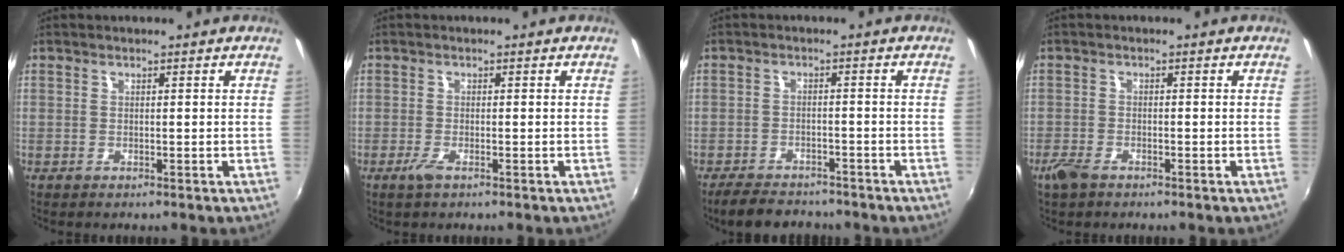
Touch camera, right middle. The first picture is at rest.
{"total": 2.0, "force": [-1.2, 0.3, 1.6], "torque": [-0.033, -0.007, -0.023]}
{"total": 7.9, "force": [-6.8, 2.9, 2.8], "torque": [-0.076, -0.005, -0.106]}
{"total": 3.3, "force": [-2.4, 1.5, 1.7], "torque": [-0.046, -0.008, -0.049]}